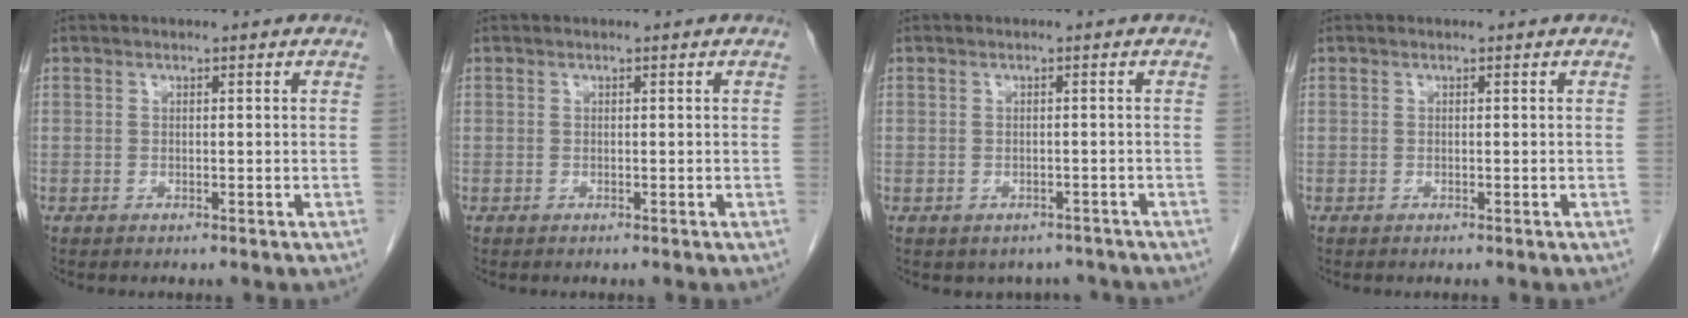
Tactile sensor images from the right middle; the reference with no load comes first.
{"total": 0.0}
{"total": 3.8, "force": [-3.2, 2.1, 0.2], "torque": [0.006, 0.012, -0.038]}
{"total": 0.0}